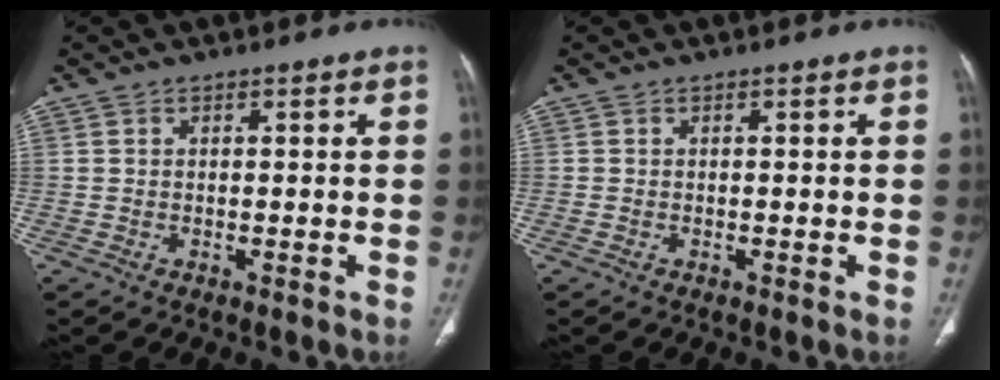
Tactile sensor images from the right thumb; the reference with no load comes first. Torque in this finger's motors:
{"motor_torque": [-0.03, 0.27, -0.25, 0.12, 0.00]}